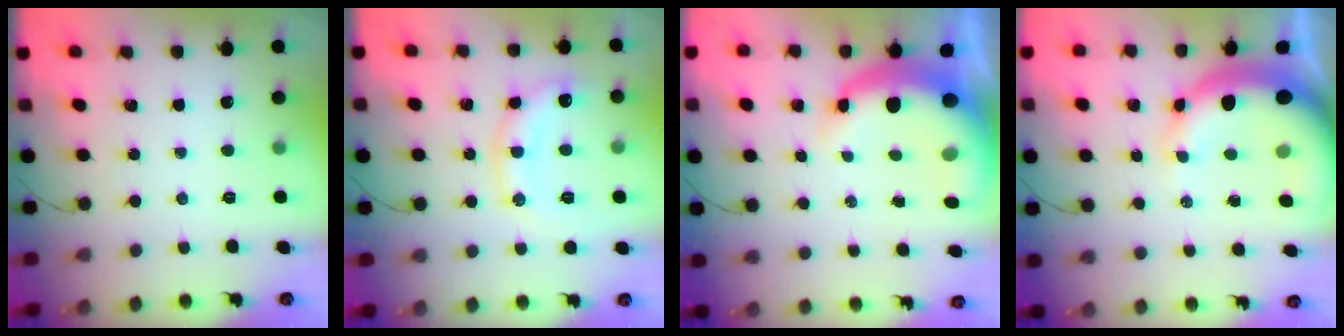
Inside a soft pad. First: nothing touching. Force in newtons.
{"total": 11.6, "press": 11.6, "slide": 0.6}
{"total": 11.6, "press": 11.3, "slide": 2.7}
{"total": 15.0, "press": 14.7, "slide": 3.2}